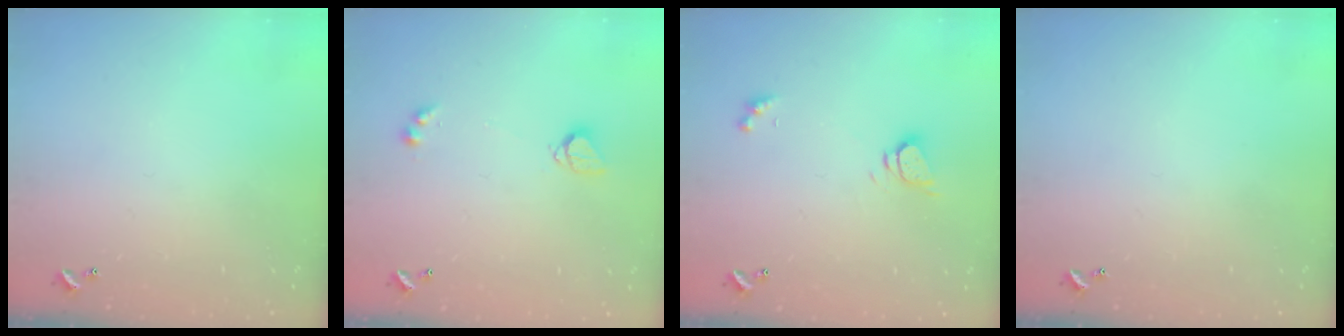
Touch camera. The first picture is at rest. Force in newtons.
{"total": 3.3, "press": 3.2, "slide": 0.4}
{"total": 3.5, "press": 3.4, "slide": 0.4}
{"total": 0.0}